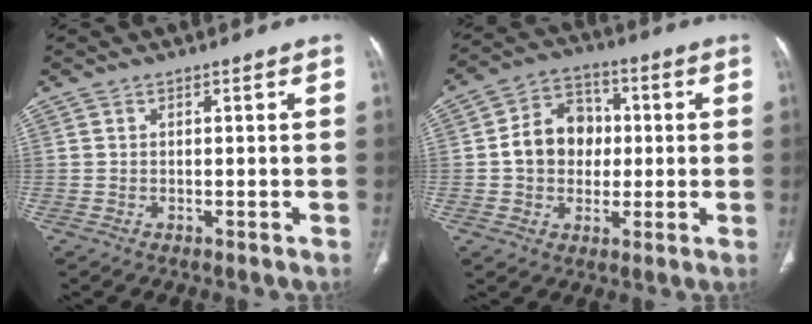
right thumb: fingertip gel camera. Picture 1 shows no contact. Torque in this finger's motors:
{"motor_torque": [0.88, 1.87, 0.64, -0.44, 0.06]}